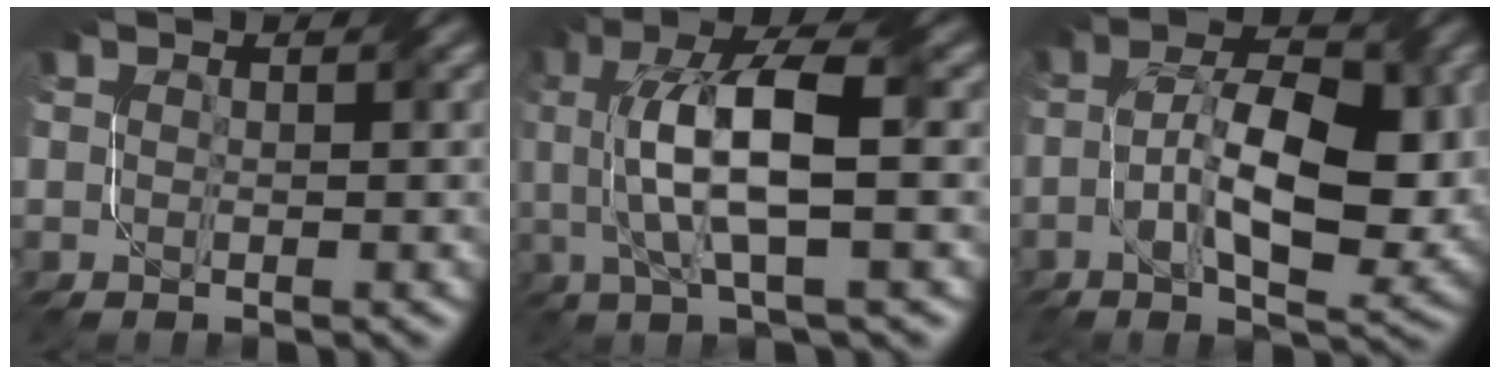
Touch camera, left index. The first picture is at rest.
{"total": 9.0, "force": [0.8, 2.6, 8.6], "torque": [-0.161, 0.011, 0.023]}
{"total": 10.8, "force": [-1.1, 4.7, 9.7], "torque": [-0.164, 0.001, -0.010]}